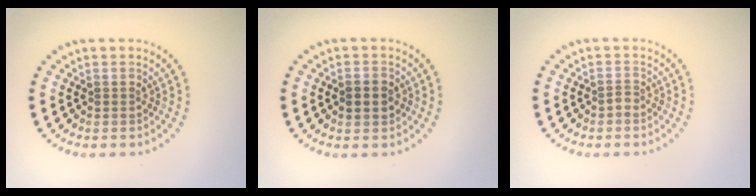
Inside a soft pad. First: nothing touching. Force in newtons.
{"total": 2.6, "press": 2.6, "slide": 0.3}
{"total": 0.9, "press": 0.5, "slide": 0.7}